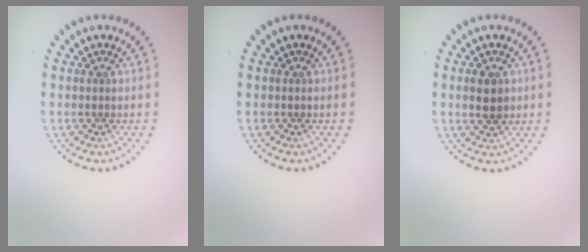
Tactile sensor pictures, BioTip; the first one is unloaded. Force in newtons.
{"total": 0.0}
{"total": 2.2, "press": 2.2, "slide": 0.3}